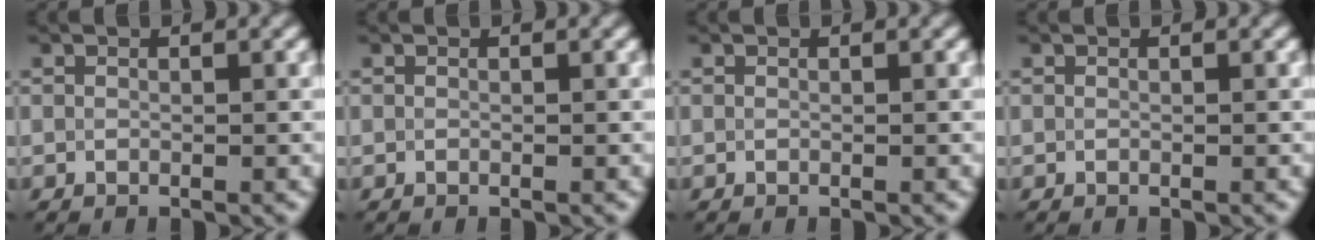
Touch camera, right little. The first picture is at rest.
{"total": 0.0}
{"total": 0.0}
{"total": 0.0}